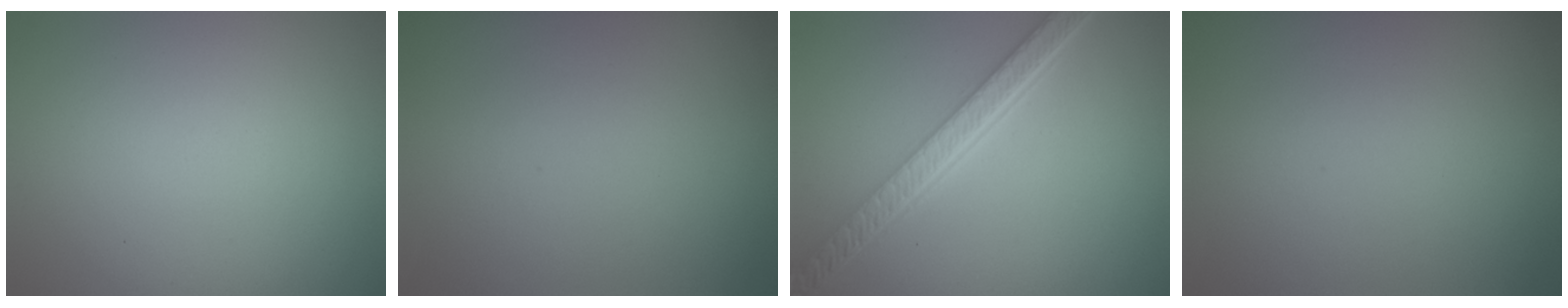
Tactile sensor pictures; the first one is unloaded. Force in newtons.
{"total": 0.0}
{"total": 5.6, "press": 4.1, "slide": 3.8}
{"total": 0.0}